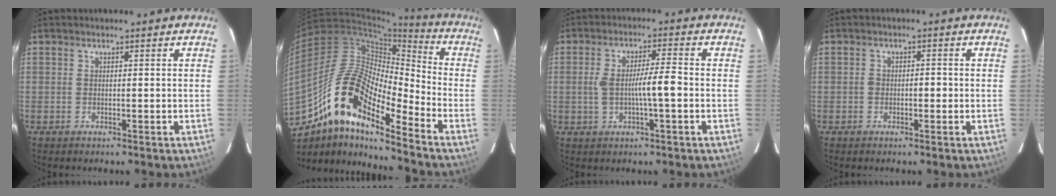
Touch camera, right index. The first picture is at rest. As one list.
[{"total": 16.4, "force": [-9.9, 4.4, 12.4], "torque": [-0.234, 0.033, -0.169]}, {"total": 6.1, "force": [-0.8, 0.5, 6.0], "torque": [-0.112, 0.008, -0.012]}, {"total": 1.8, "force": [-0.4, 1.1, 1.4], "torque": [-0.018, 0.008, -0.007]}]